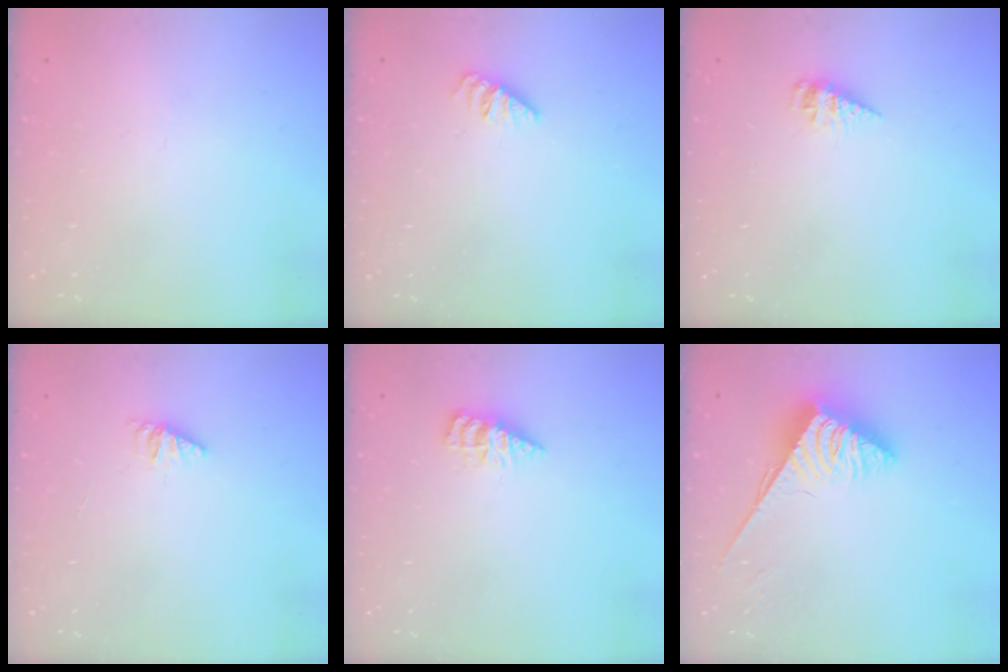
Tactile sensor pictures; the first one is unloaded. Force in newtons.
{"total": 0.0}
{"total": 4.0, "press": 3.9, "slide": 0.3}
{"total": 1.3, "press": 1.2, "slide": 0.2}
{"total": 2.9, "press": 2.8, "slide": 0.4}
{"total": 3.8, "press": 3.8, "slide": 0.6}